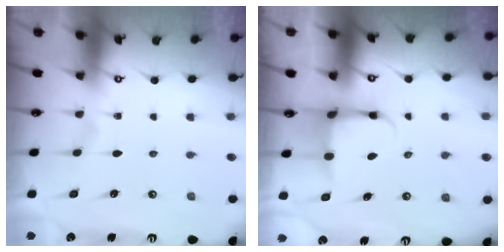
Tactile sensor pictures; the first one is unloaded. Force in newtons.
{"total": 3.6, "press": 3.6, "slide": 0.7}